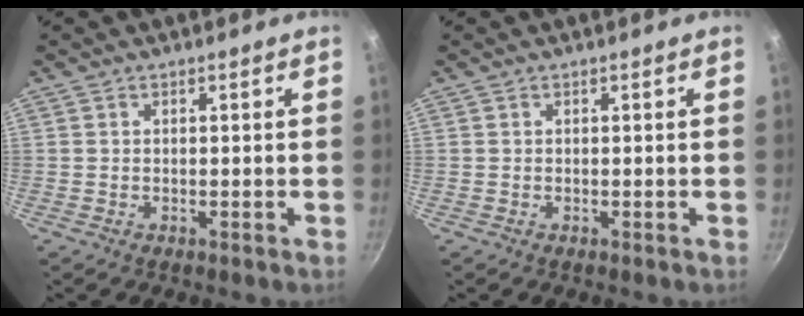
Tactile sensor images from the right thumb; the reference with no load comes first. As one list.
[{"total": 0.0}]